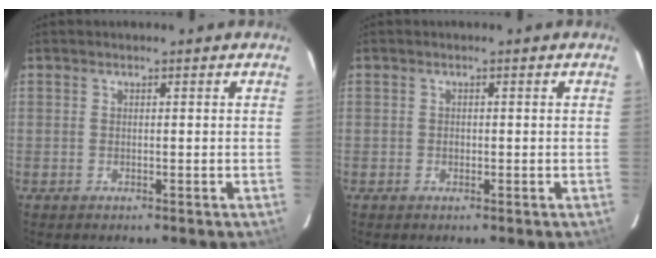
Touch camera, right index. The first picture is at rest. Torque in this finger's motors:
{"motor_torque": [0.09, -0.08, 0.06, 0.02]}